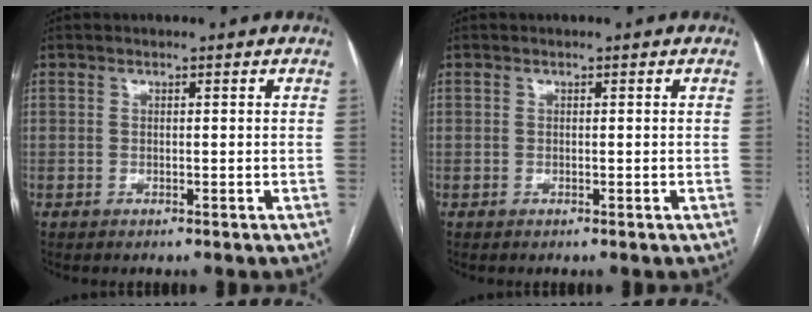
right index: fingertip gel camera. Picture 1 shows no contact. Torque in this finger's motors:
{"motor_torque": [-0.01, 0.07, 0.00, 0.00]}